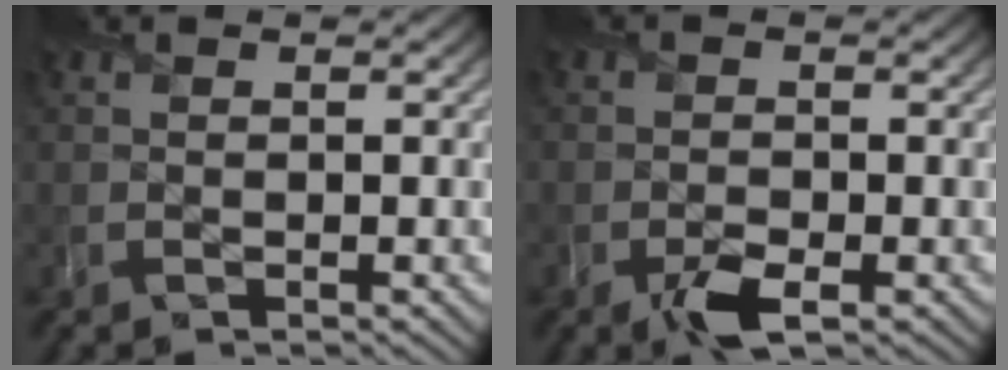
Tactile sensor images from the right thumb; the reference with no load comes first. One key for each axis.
{"total": 3.1, "fx": -1.6, "fy": 1.5, "fz": 2.1, "tx": -0.040, "ty": -0.009, "tz": -0.033}